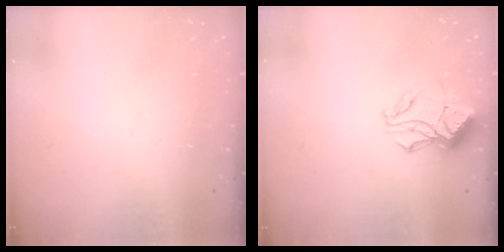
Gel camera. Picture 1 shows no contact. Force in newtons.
{"total": 13.1, "press": 13.1, "slide": 0.2}